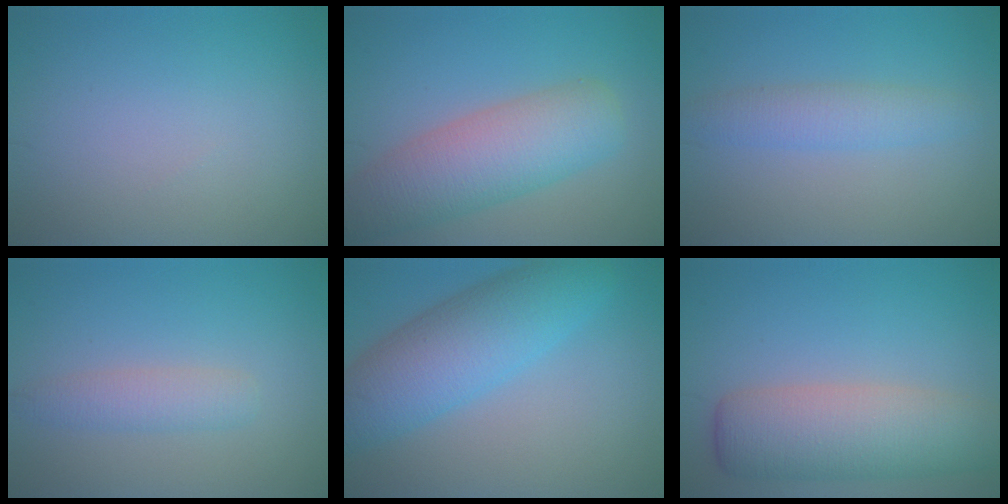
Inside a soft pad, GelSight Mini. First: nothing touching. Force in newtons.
{"total": 7.2, "press": 7.2, "slide": 0.3}
{"total": 2.7, "press": 2.7, "slide": 0.1}
{"total": 2.3, "press": 2.3, "slide": 0.1}
{"total": 7.8, "press": 7.8, "slide": 0.2}
{"total": 7.3, "press": 7.3, "slide": 0.4}